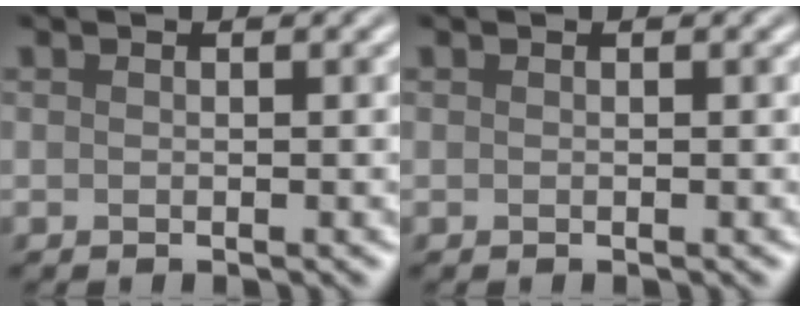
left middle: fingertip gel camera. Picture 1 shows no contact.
{"total": 0.0}